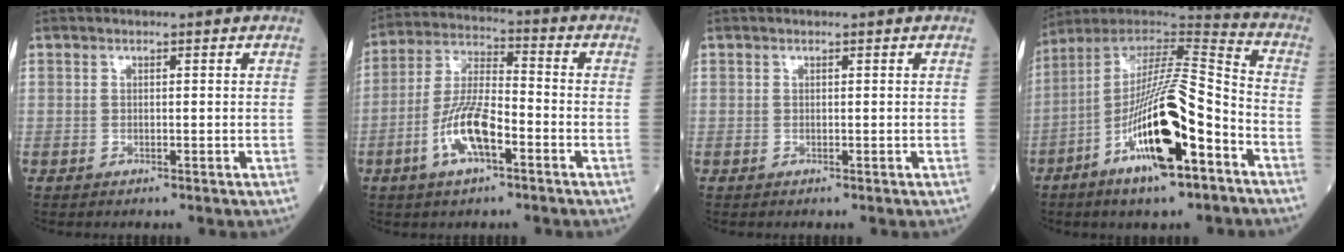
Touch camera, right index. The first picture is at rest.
{"total": 10.0, "force": [-4.1, 2.8, 8.6], "torque": [-0.179, 0.006, -0.078]}
{"total": 0.0}
{"total": 19.7, "force": [-8.6, 3.3, 17.4], "torque": [-0.317, -0.012, -0.146]}